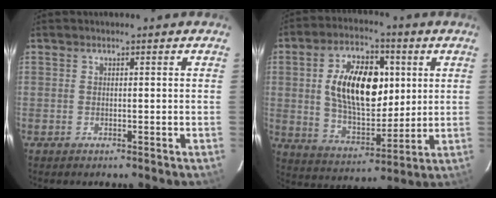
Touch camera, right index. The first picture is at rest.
{"total": 16.8, "force": [3.2, 9.3, 13.6], "torque": [-0.237, 0.019, 0.064]}